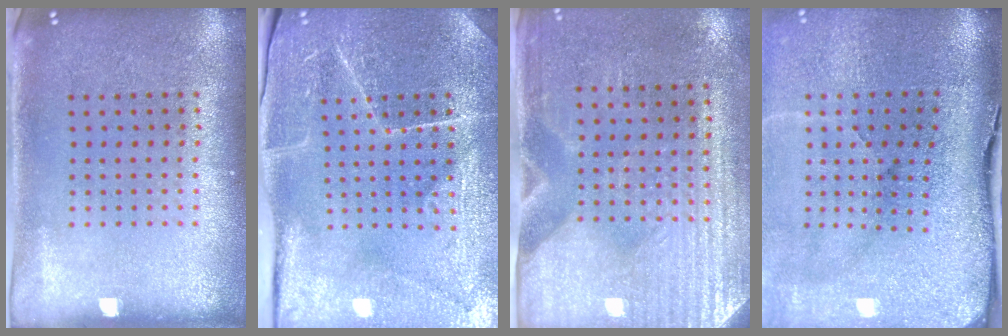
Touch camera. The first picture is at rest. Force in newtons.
{"total": 4.0, "press": 3.9, "slide": 0.3}
{"total": 3.1, "press": 2.7, "slide": 1.5}
{"total": 5.0, "press": 3.9, "slide": 3.1}